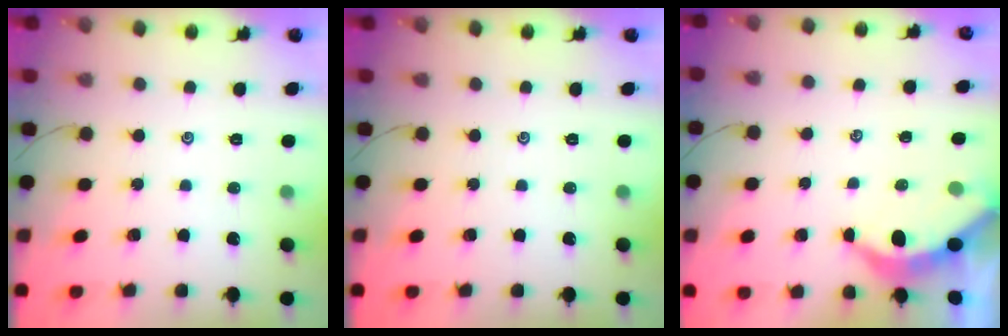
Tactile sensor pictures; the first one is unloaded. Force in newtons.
{"total": 0.0}
{"total": 3.8, "press": 3.8, "slide": 0.4}